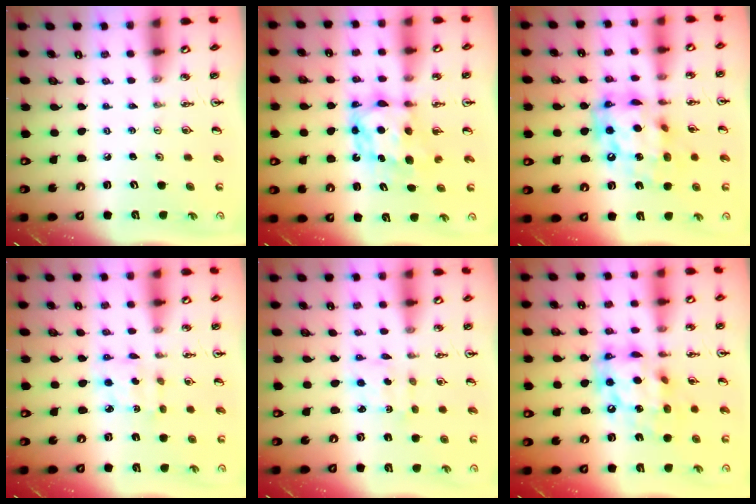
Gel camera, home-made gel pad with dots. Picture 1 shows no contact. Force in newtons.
{"total": 7.2, "press": 7.1, "slide": 0.7}
{"total": 17.7, "press": 17.6, "slide": 1.5}
{"total": 2.9, "press": 2.9, "slide": 0.1}
{"total": 2.4, "press": 2.3, "slide": 0.8}
{"total": 16.4, "press": 16.3, "slide": 1.6}